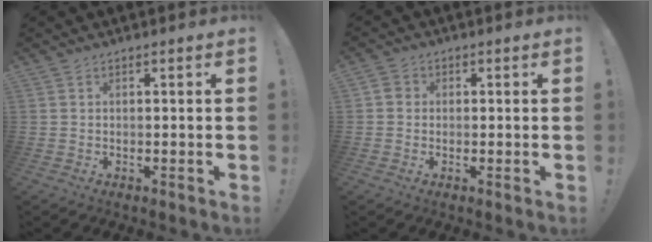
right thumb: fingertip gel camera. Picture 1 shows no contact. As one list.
[{"total": 2.6, "force": [-0.1, 2.4, 1.0], "torque": [-0.019, 0.013, 0.000]}]